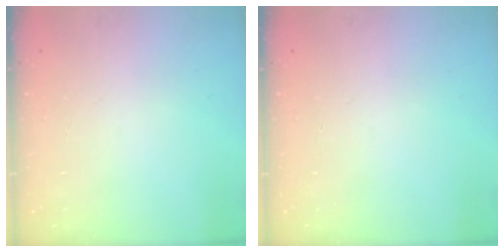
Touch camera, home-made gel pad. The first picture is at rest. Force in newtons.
{"total": 0.0}